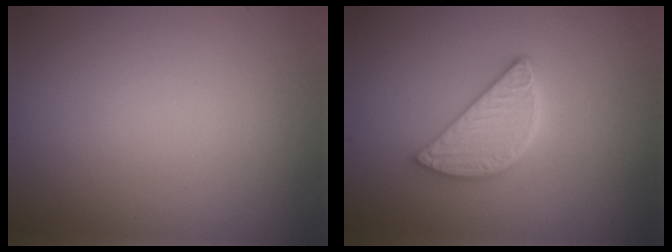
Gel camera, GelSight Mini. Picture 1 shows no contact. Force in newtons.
{"total": 4.1, "press": 3.3, "slide": 2.5}